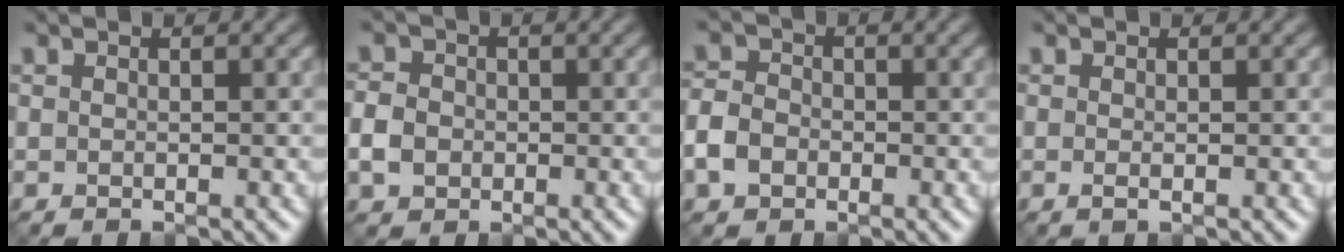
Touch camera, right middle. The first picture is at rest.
{"total": 2.9, "force": [-0.6, 2.4, 1.4], "torque": [-0.029, 0.000, -0.017]}
{"total": 3.3, "force": [-1.2, 2.6, 1.7], "torque": [-0.037, 0.003, -0.030]}
{"total": 0.7, "force": [-0.1, 0.1, 0.7], "torque": [-0.014, -0.004, -0.002]}